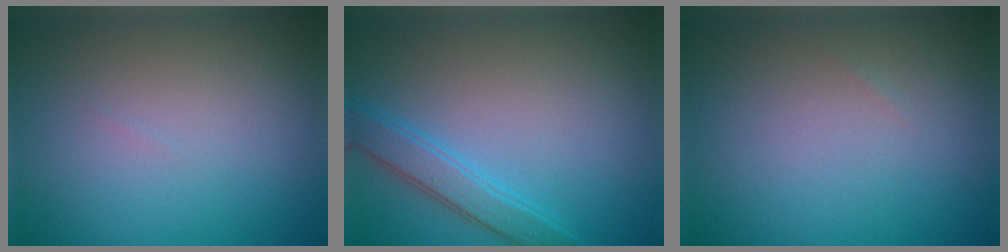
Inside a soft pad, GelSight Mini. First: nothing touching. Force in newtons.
{"total": 2.8, "press": 2.8, "slide": 0.1}
{"total": 0.0}